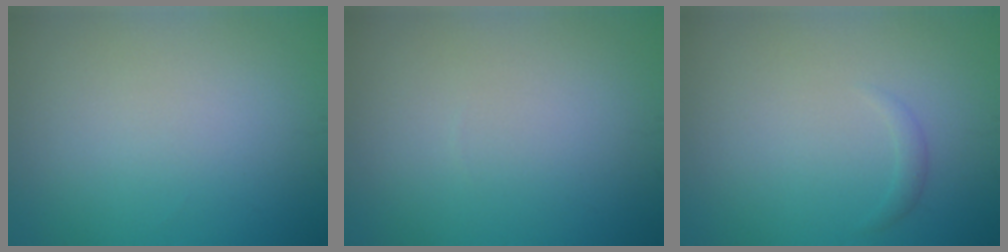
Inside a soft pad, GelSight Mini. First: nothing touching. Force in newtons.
{"total": 0.0}
{"total": 0.7, "press": 0.7, "slide": 0.0}